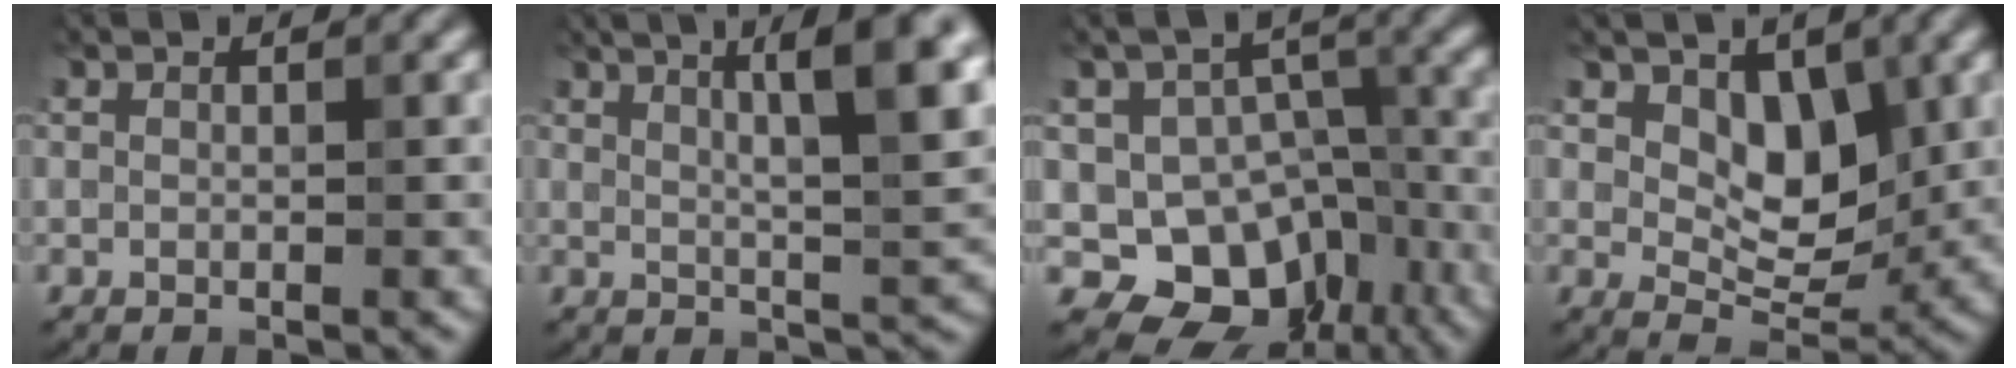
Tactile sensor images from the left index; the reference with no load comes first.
{"total": 6.6, "force": [3.0, 1.3, 5.7], "torque": [-0.055, 0.009, 0.045]}
{"total": 8.6, "force": [-4.3, 6.6, 3.6], "torque": [-0.024, 0.000, -0.063]}
{"total": 3.6, "force": [1.0, 2.6, 2.2], "torque": [-0.028, -0.016, 0.013]}